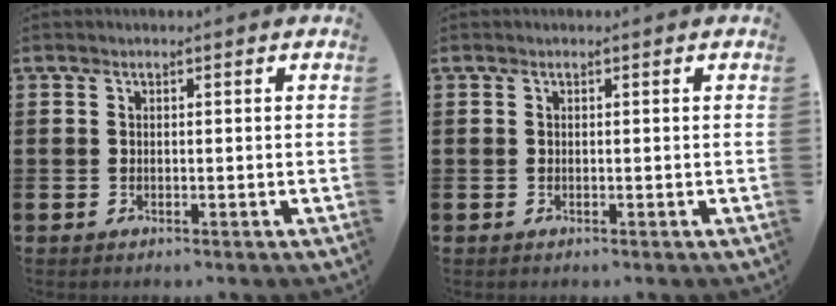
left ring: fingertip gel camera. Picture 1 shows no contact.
{"total": 0.0}